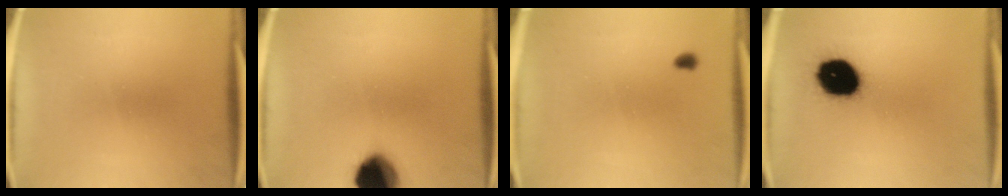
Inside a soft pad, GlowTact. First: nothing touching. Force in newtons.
{"total": 14.6}
{"total": 1.0}
{"total": 16.3}